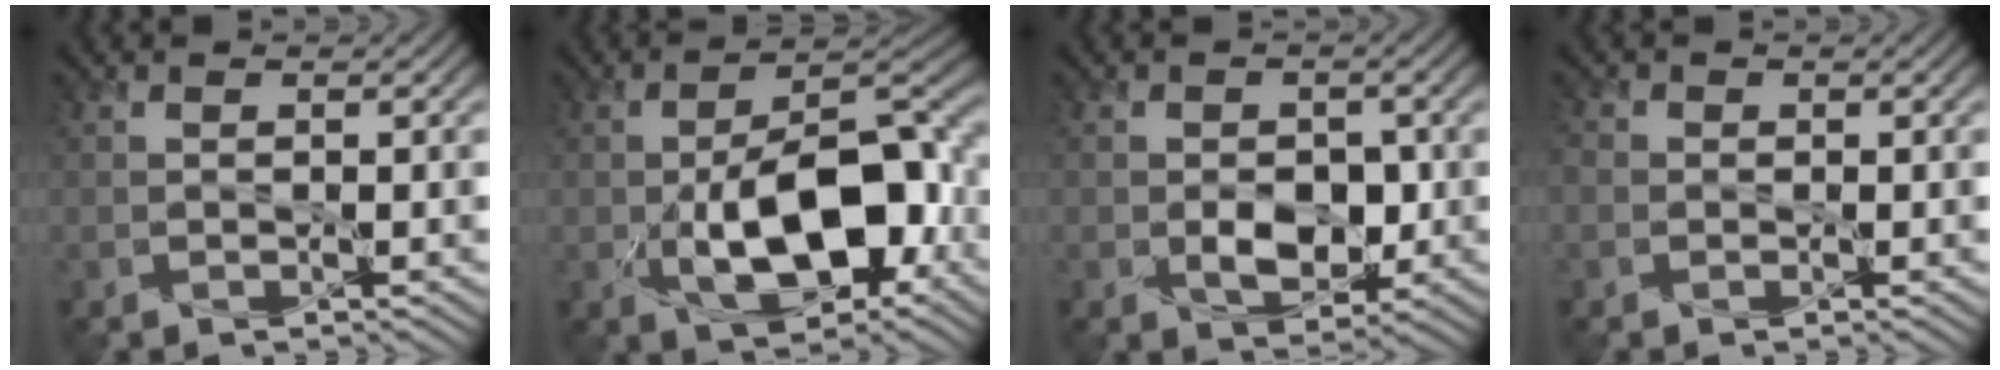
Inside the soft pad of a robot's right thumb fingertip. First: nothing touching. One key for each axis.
{"total": 12.8, "fx": -3.0, "fy": 6.5, "fz": 10.6, "tx": -0.178, "ty": -0.007, "tz": -0.048}
{"total": 5.0, "fx": -0.9, "fy": 3.4, "fz": 3.5, "tx": -0.059, "ty": -0.013, "tz": -0.012}
{"total": 1.4, "fx": -0.2, "fy": 1.3, "fz": 0.5, "tx": -0.010, "ty": -0.004, "tz": -0.005}